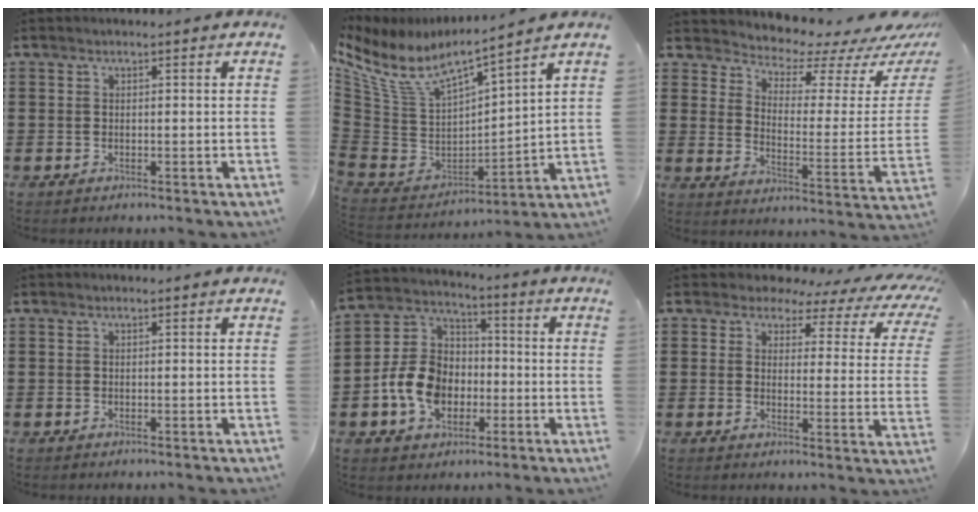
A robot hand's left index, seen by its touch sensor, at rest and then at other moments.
{"total": 7.9, "force": [5.7, 2.6, 4.8], "torque": [-0.125, -0.046, 0.096]}
{"total": 4.6, "force": [4.4, 1.0, 1.0], "torque": [-0.041, -0.045, 0.070]}
{"total": 0.0}
{"total": 10.1, "force": [-2.9, 7.9, 5.7], "torque": [-0.164, 0.014, -0.060]}
{"total": 4.0, "force": [2.9, 2.0, 1.8], "torque": [-0.044, -0.014, 0.044]}